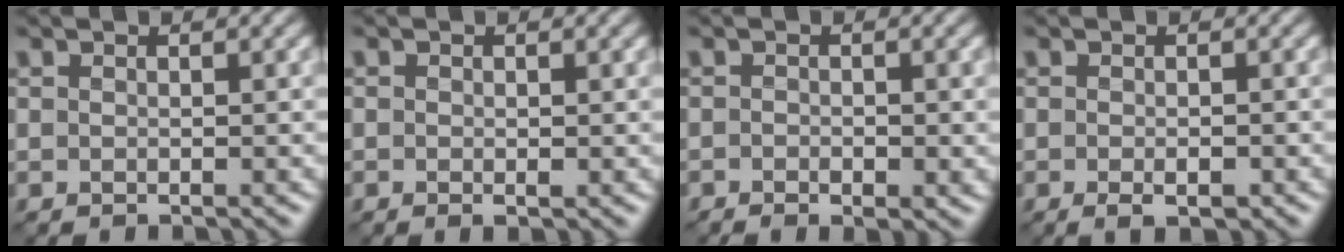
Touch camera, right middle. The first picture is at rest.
{"total": 0.7, "force": [-0.1, 0.4, 0.5], "torque": [-0.006, 0.002, -0.001]}
{"total": 1.4, "force": [-0.7, 0.7, 1.1], "torque": [-0.014, -0.001, -0.009]}
{"total": 1.7, "force": [-0.7, 0.8, 1.4], "torque": [-0.018, -0.001, -0.010]}